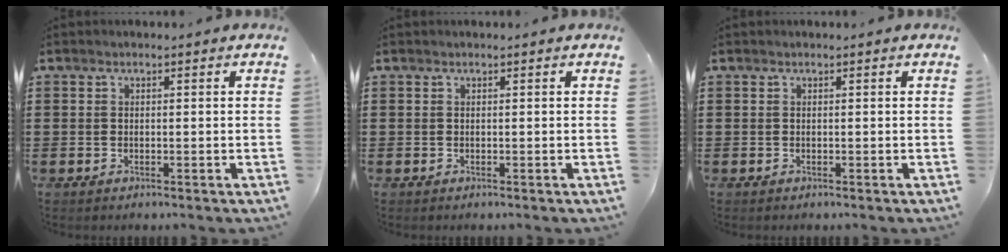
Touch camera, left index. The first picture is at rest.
{"total": 0.0}
{"total": 0.0}